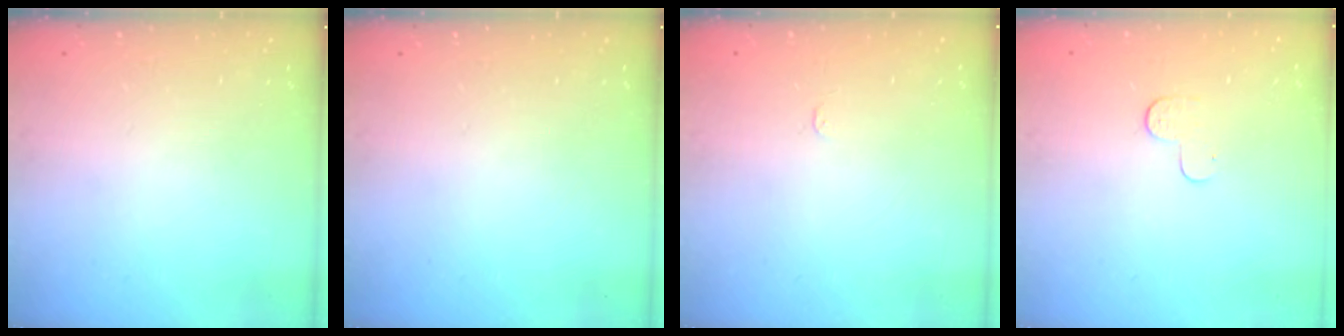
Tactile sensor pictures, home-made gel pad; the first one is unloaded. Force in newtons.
{"total": 0.0}
{"total": 2.4, "press": 2.4, "slide": 0.3}
{"total": 3.1, "press": 3.1, "slide": 0.3}